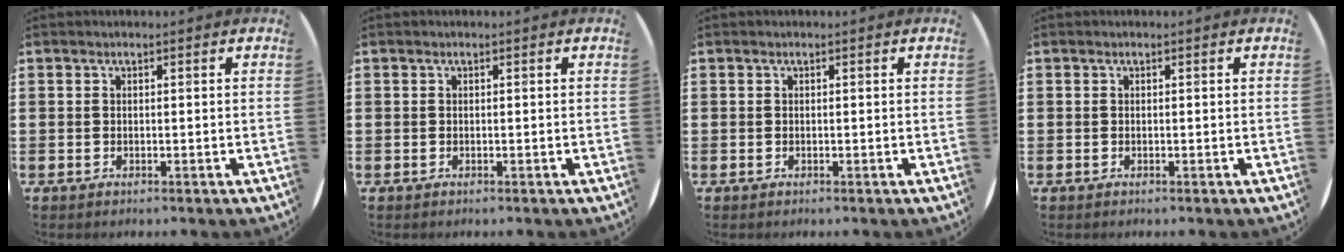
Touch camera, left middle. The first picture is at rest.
{"total": 0.0}
{"total": 0.0}
{"total": 0.0}